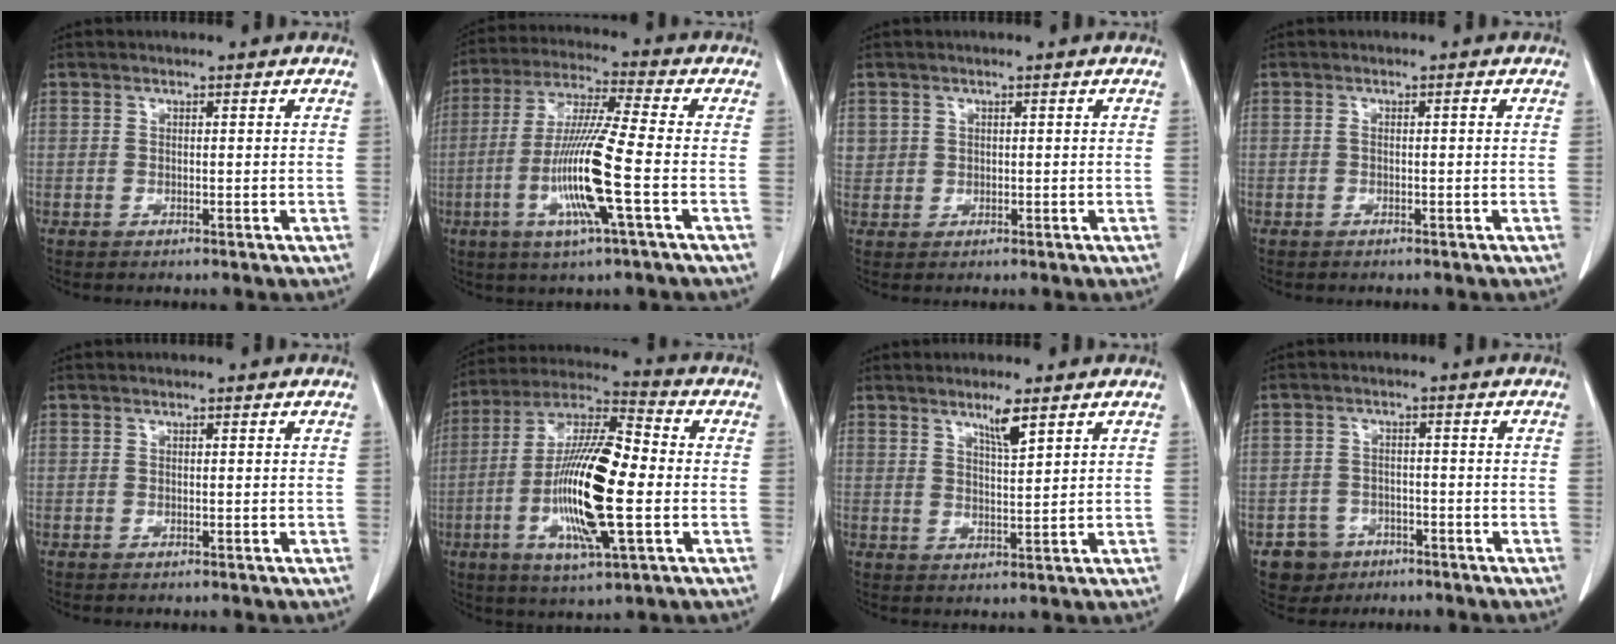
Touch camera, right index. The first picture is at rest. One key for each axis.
{"total": 13.2, "fx": -3.5, "fy": -0.3, "fz": 12.8, "tx": -0.262, "ty": -0.012, "tz": -0.074}
{"total": 2.5, "fx": 0.9, "fy": 2.3, "fz": 0.4, "tx": 0.004, "ty": 0.008, "tz": 0.019}
{"total": 0.8, "fx": 0.0, "fy": 0.2, "fz": 0.7, "tx": -0.013, "ty": 0.003, "tz": -0.001}
{"total": 0.0}
{"total": 18.3, "fx": -2.9, "fy": 3.1, "fz": 17.8, "tx": -0.350, "ty": -0.004, "tz": -0.055}
{"total": 3.9, "fx": 2.6, "fy": 0.1, "fz": 2.9, "tx": -0.053, "ty": -0.007, "tz": 0.048}
{"total": 4.7, "fx": -2.6, "fy": 3.9, "fz": 0.2, "tx": 0.004, "ty": 0.013, "tz": -0.035}